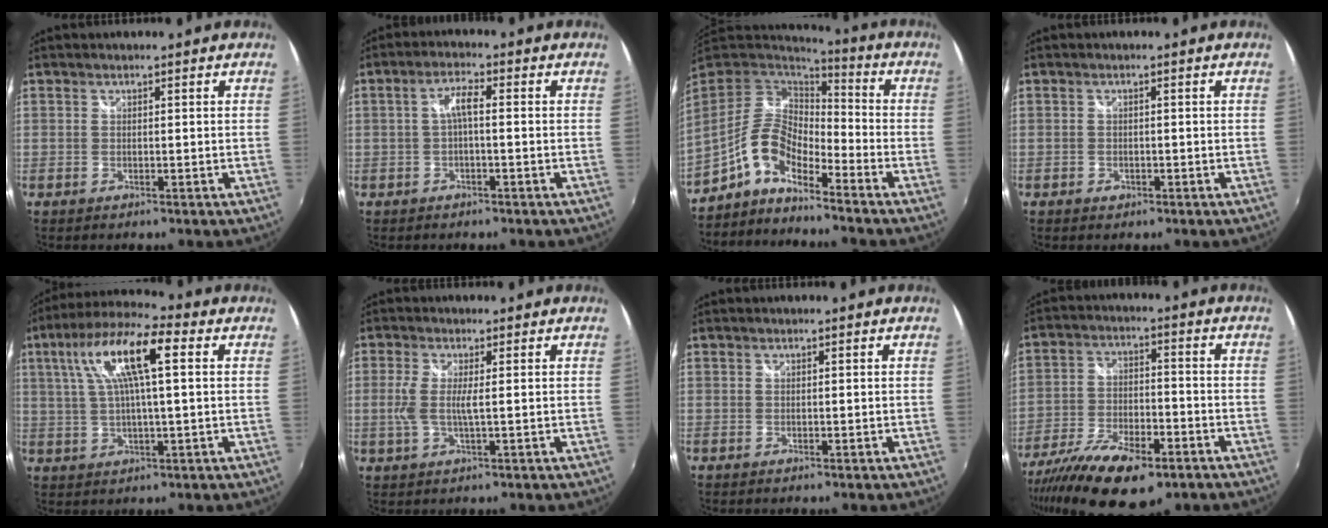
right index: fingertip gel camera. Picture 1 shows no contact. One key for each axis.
{"total": 3.3, "fx": -0.4, "fy": 0.7, "fz": 3.2, "tx": -0.064, "ty": 0.010, "tz": -0.007}
{"total": 9.3, "fx": -6.1, "fy": 3.6, "fz": 6.1, "tx": -0.123, "ty": 0.016, "tz": -0.127}
{"total": 1.3, "fx": -0.8, "fy": 1.1, "fz": 0.4, "tx": -0.007, "ty": -0.001, "tz": -0.009}
{"total": 13.5, "fx": 4.0, "fy": 2.9, "fz": 12.6, "tx": -0.238, "ty": 0.027, "tz": 0.068}
{"total": 4.6, "fx": 0.0, "fy": 0.7, "fz": 4.6, "tx": -0.100, "ty": -0.004, "tz": -0.004}
{"total": 0.0}
{"total": 19.2, "fx": -12.7, "fy": 7.3, "fz": 12.4, "tx": -0.255, "ty": -0.053, "tz": -0.213}